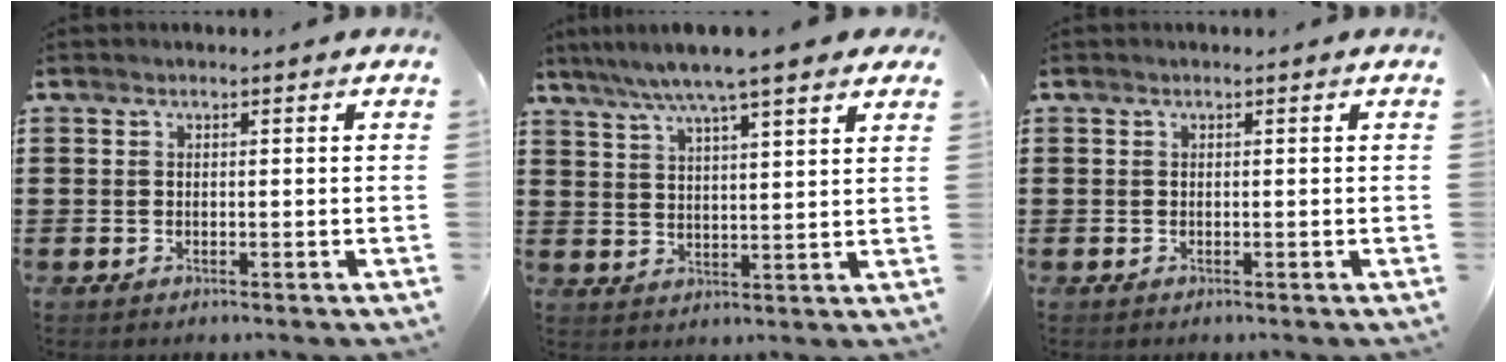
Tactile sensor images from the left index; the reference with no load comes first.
{"total": 7.0, "force": [5.6, 0.1, 4.2], "torque": [-0.099, -0.016, 0.096]}
{"total": 0.0}